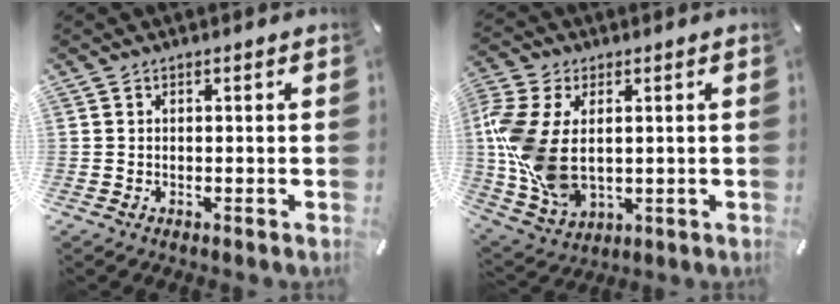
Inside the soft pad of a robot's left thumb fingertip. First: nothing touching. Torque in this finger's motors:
{"motor_torque": [1.53, 3.48, 1.66, -1.12, 0.93]}